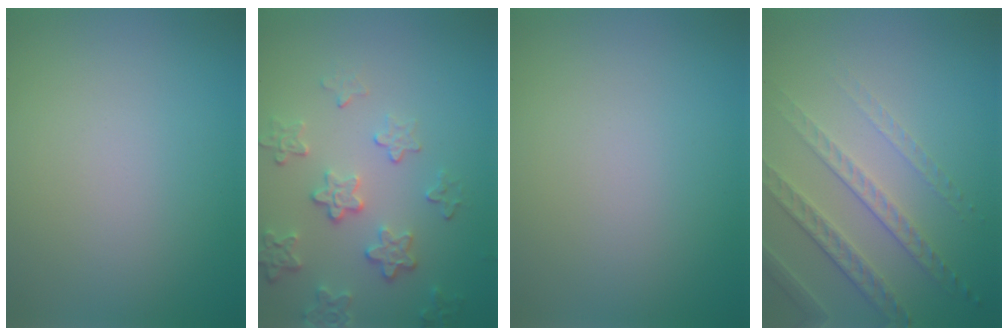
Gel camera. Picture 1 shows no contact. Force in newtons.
{"total": 4.1, "press": 3.2, "slide": 2.5}
{"total": 0.0}
{"total": 4.7, "press": 3.1, "slide": 3.4}